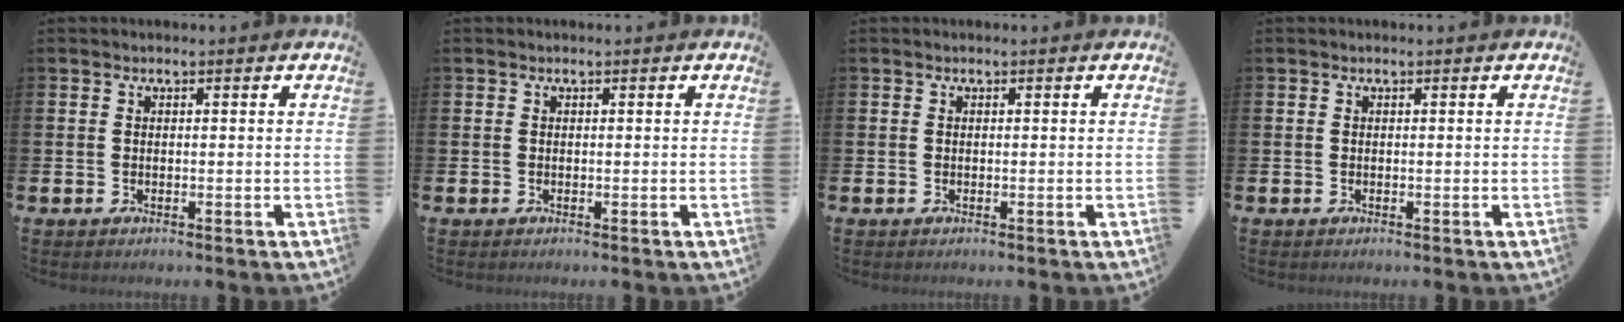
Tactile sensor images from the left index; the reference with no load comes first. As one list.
[{"total": 0.0}, {"total": 0.0}, {"total": 0.0}]